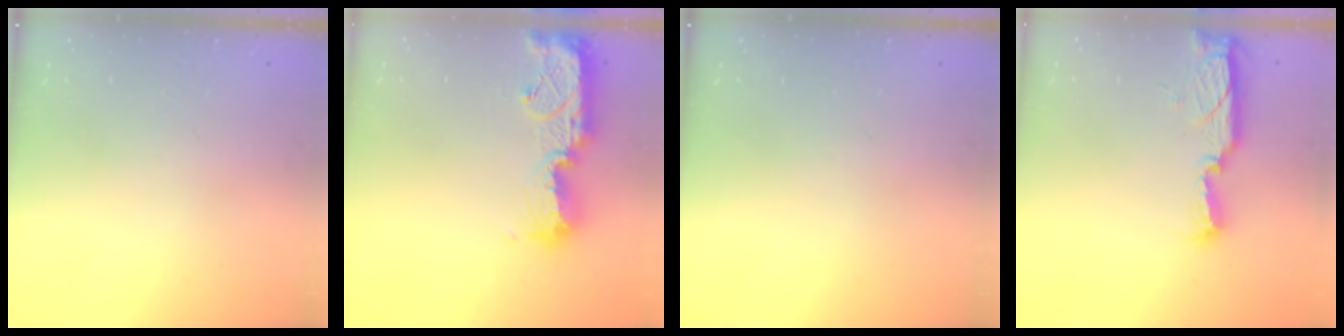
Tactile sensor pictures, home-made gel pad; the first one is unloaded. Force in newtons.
{"total": 13.1, "press": 13.1, "slide": 0.8}
{"total": 0.0}
{"total": 11.7, "press": 10.4, "slide": 5.3}